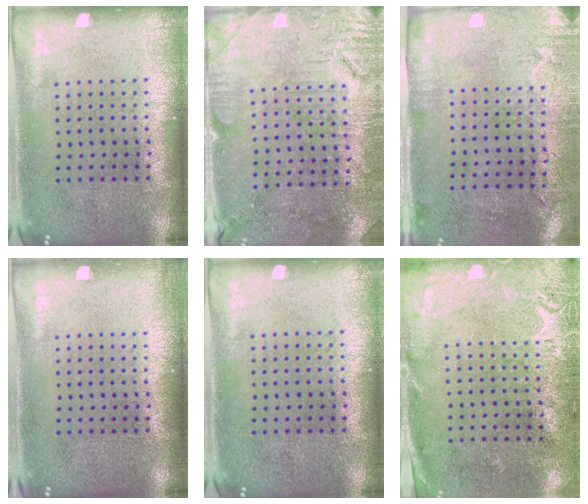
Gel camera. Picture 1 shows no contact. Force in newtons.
{"total": 3.0, "press": 2.9, "slide": 0.6}
{"total": 2.9, "press": 2.4, "slide": 1.7}
{"total": 0.7, "press": 0.7, "slide": 0.0}
{"total": 0.0}
{"total": 2.8, "press": 2.3, "slide": 1.6}